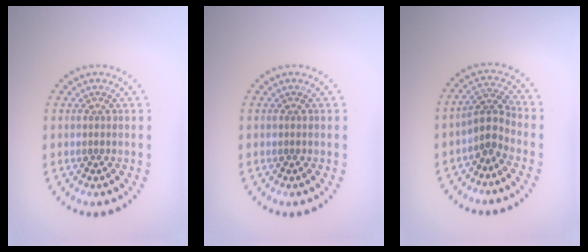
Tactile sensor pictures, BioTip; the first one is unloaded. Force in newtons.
{"total": 0.0}
{"total": 2.5, "press": 1.8, "slide": 1.7}